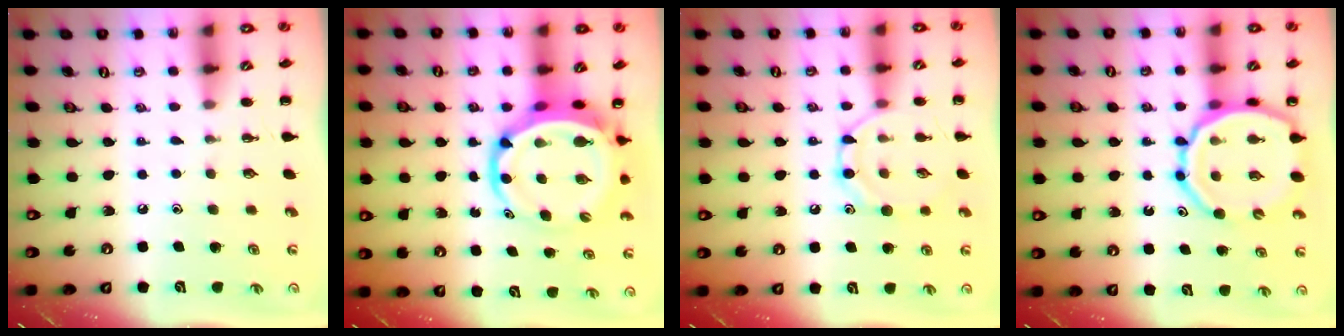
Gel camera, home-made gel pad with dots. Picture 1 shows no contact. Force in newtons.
{"total": 9.2, "press": 8.7, "slide": 2.9}
{"total": 10.0, "press": 10.0, "slide": 0.9}
{"total": 15.2, "press": 14.8, "slide": 3.4}